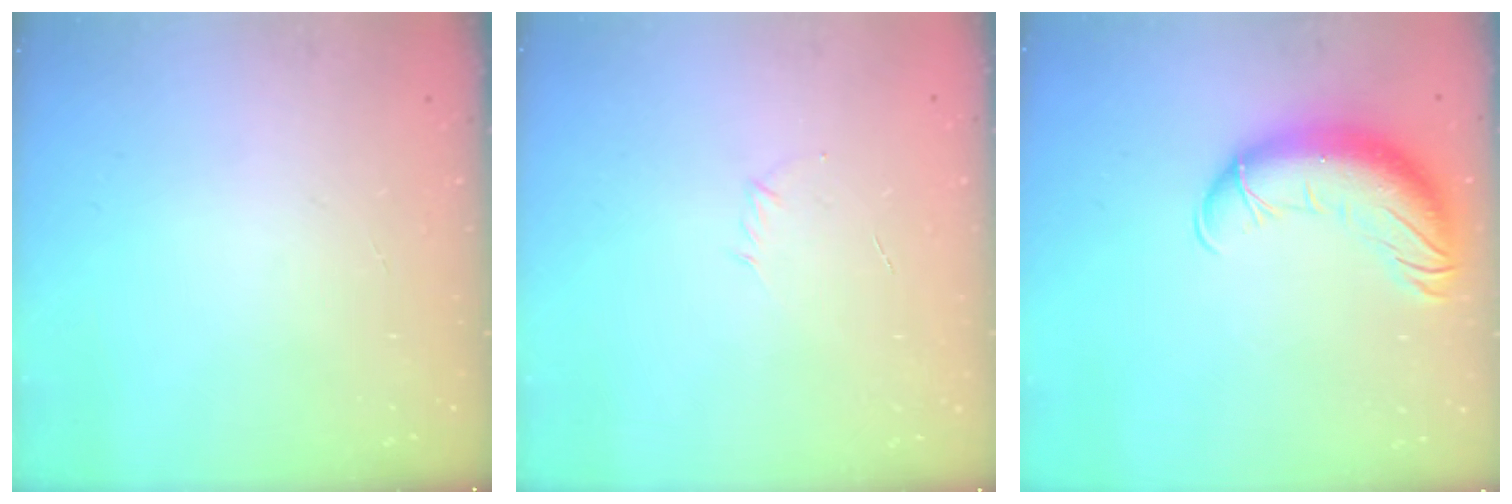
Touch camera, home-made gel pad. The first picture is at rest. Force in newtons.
{"total": 2.8, "press": 2.7, "slide": 0.8}
{"total": 15.8, "press": 15.4, "slide": 3.6}